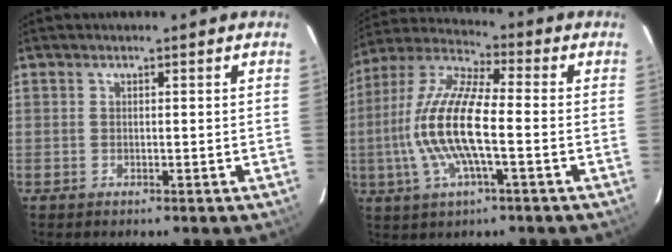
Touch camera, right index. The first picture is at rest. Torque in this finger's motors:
{"motor_torque": [2.14, 0.00, 1.05, 0.21]}